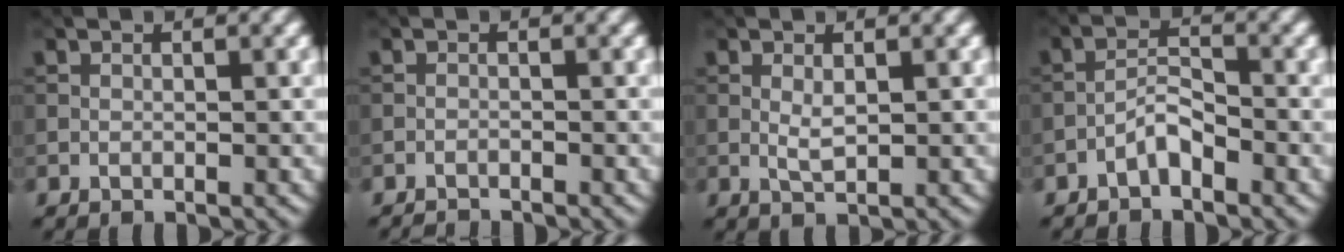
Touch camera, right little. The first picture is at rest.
{"total": 1.5, "force": [-1.4, 0.1, 0.2], "torque": [0.001, -0.002, -0.027]}
{"total": 1.4, "force": [0.3, 0.5, 1.2], "torque": [-0.029, -0.003, 0.009]}
{"total": 2.2, "force": [-1.6, 0.6, 1.4], "torque": [-0.025, 0.011, -0.034]}